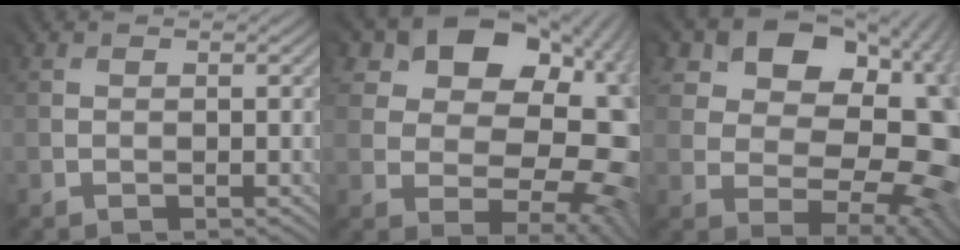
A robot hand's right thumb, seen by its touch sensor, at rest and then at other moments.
{"total": 17.5, "force": [5.2, 12.4, 11.2], "torque": [-0.134, 0.000, 0.108]}
{"total": 16.4, "force": [5.1, 11.5, 10.5], "torque": [-0.131, 0.003, 0.102]}